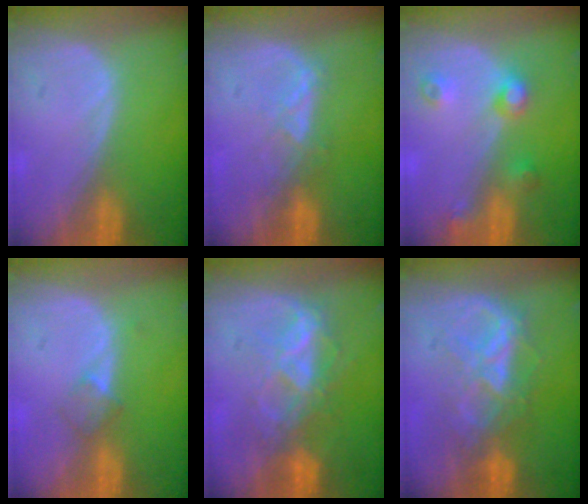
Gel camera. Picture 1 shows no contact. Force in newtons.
{"total": 2.9, "press": 2.8, "slide": 0.7}
{"total": 4.5, "press": 4.0, "slide": 2.1}
{"total": 2.3, "press": 2.0, "slide": 1.1}
{"total": 6.8, "press": 6.6, "slide": 1.6}
{"total": 6.4, "press": 6.4, "slide": 0.7}